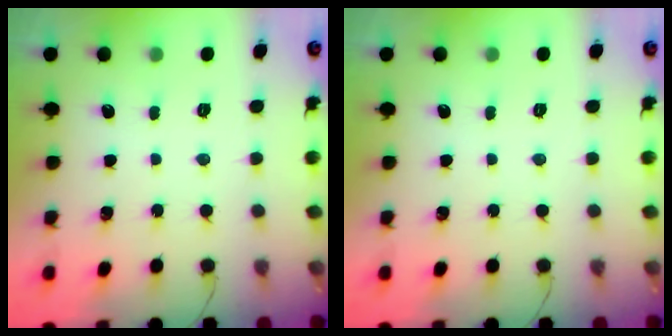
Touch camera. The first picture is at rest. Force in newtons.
{"total": 0.0}